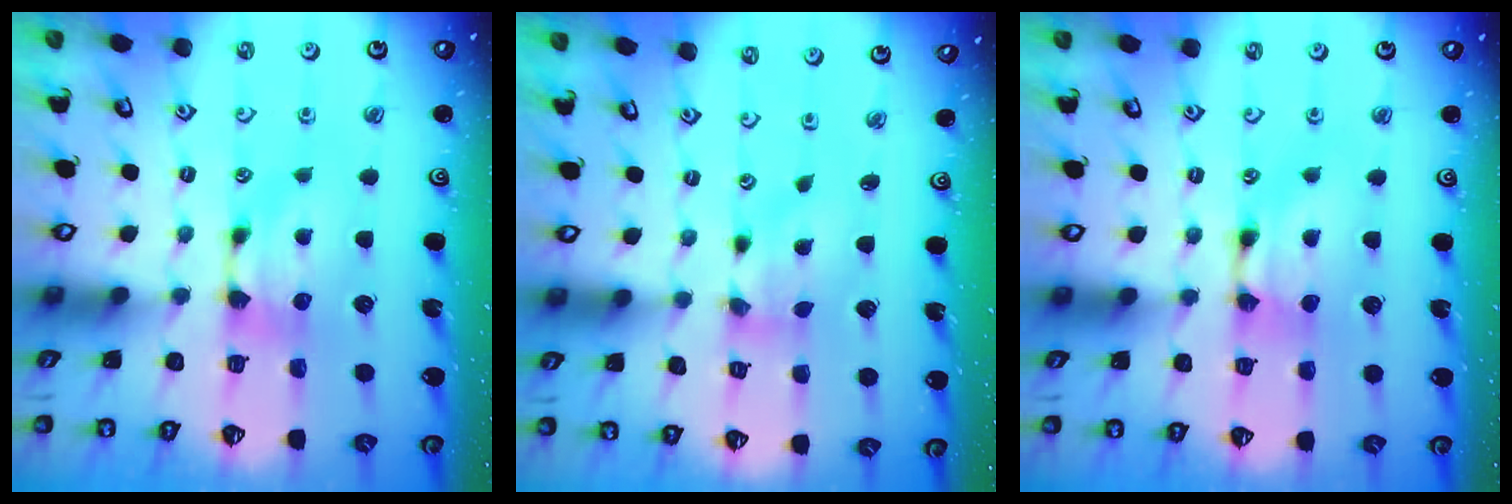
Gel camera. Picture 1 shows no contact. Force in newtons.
{"total": 2.7, "press": 2.4, "slide": 1.3}
{"total": 1.9, "press": 1.9, "slide": 0.1}